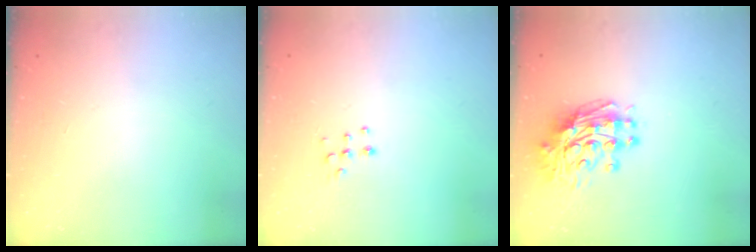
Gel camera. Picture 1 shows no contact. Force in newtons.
{"total": 6.2, "press": 6.1, "slide": 0.7}
{"total": 11.5, "press": 11.4, "slide": 1.2}